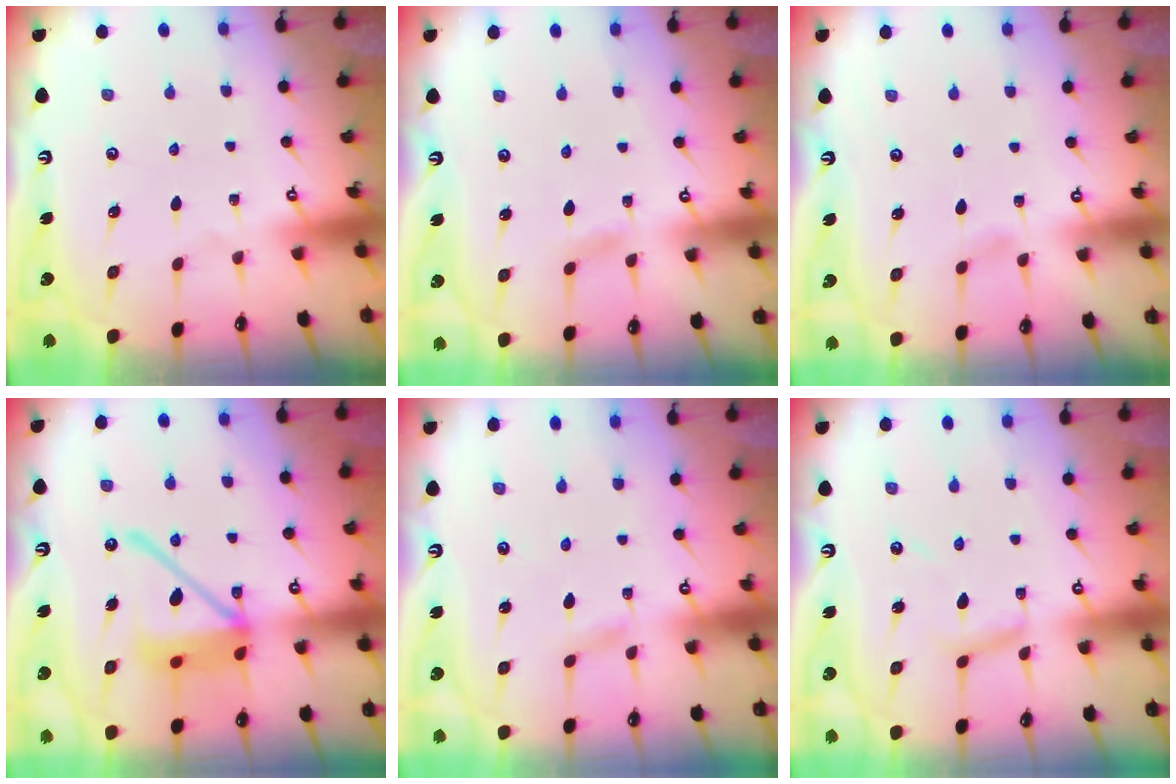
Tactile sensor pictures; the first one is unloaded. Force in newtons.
{"total": 2.4, "press": 2.4, "slide": 0.3}
{"total": 3.6, "press": 3.5, "slide": 0.4}
{"total": 16.4, "press": 16.3, "slide": 1.9}
{"total": 1.9, "press": 1.9, "slide": 0.2}
{"total": 6.0, "press": 6.0, "slide": 0.4}